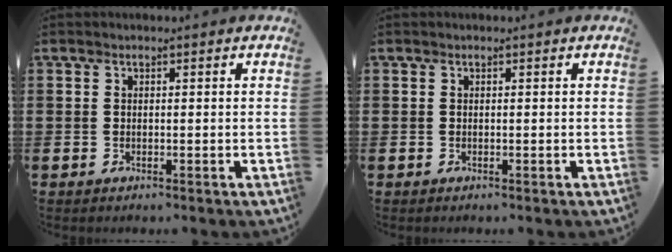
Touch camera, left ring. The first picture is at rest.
{"total": 0.0}